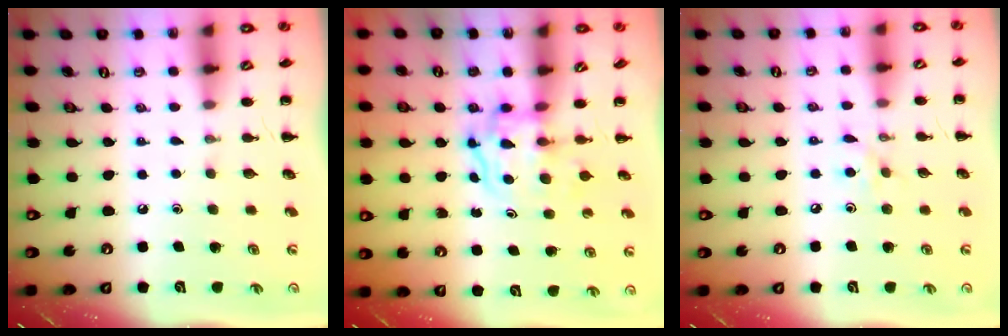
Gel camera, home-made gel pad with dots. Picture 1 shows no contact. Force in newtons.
{"total": 3.5, "press": 3.5, "slide": 0.4}
{"total": 4.3, "press": 4.1, "slide": 1.2}